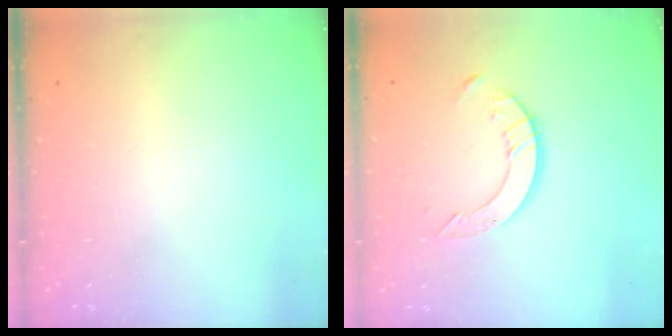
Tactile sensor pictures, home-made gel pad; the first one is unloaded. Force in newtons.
{"total": 6.9, "press": 6.8, "slide": 0.7}